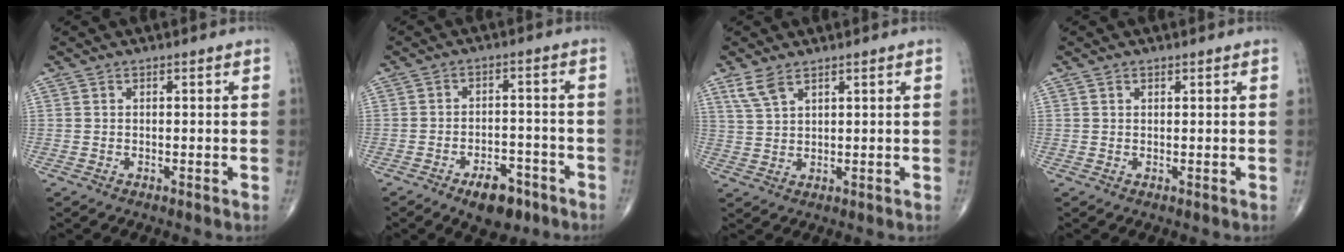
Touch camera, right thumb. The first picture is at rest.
{"total": 7.7, "force": [-4.8, 3.9, 4.6], "torque": [-0.048, 0.026, -0.071]}
{"total": 4.1, "force": [2.8, 1.6, 2.6], "torque": [-0.057, -0.004, 0.065]}
{"total": 0.6, "force": [0.4, 0.4, 0.2], "torque": [-0.001, -0.002, 0.005]}